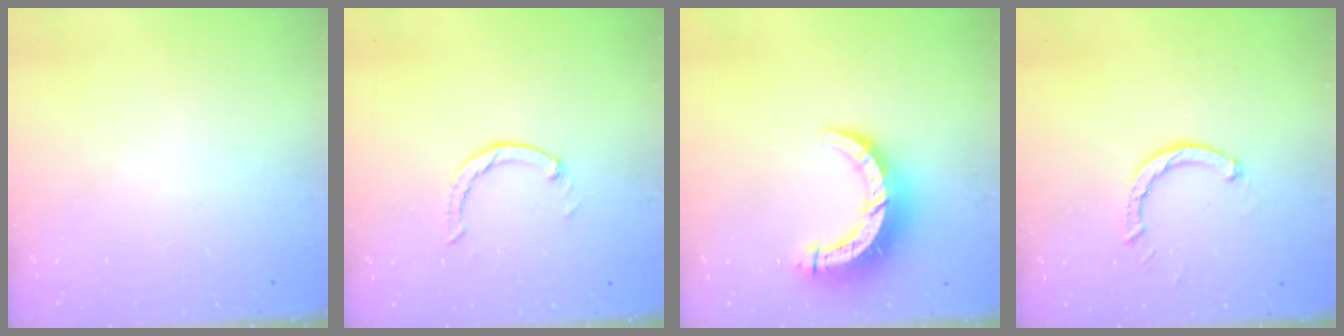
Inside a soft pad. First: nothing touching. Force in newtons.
{"total": 1.0, "press": 0.9, "slide": 0.3}
{"total": 10.6, "press": 10.5, "slide": 1.2}
{"total": 2.6, "press": 2.6, "slide": 0.3}